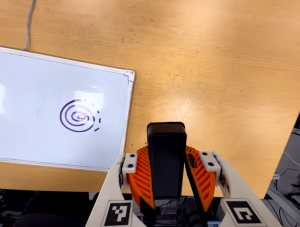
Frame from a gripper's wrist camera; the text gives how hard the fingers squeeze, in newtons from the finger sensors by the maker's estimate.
{"total": 7.2, "left": 6.4, "right": 8.0}